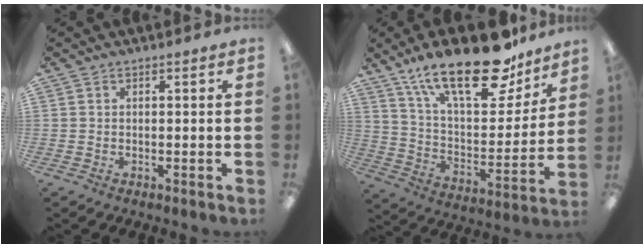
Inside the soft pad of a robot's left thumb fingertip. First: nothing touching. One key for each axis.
{"total": 25.8, "fx": 17.7, "fy": 9.9, "fz": 15.9, "tx": -0.255, "ty": -0.104, "tz": 0.300}